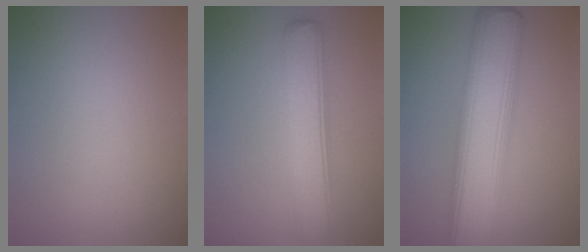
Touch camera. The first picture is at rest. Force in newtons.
{"total": 4.7, "press": 4.7, "slide": 0.3}
{"total": 9.2, "press": 9.2, "slide": 0.4}